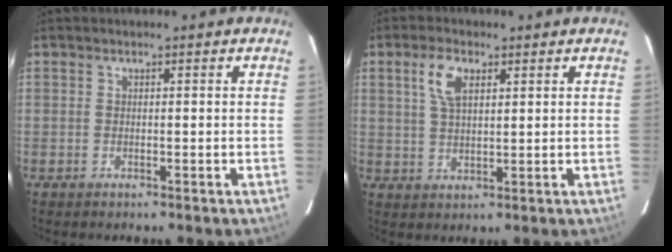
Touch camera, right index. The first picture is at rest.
{"total": 5.6, "force": [2.4, 2.8, 4.3], "torque": [-0.082, 0.010, 0.048]}